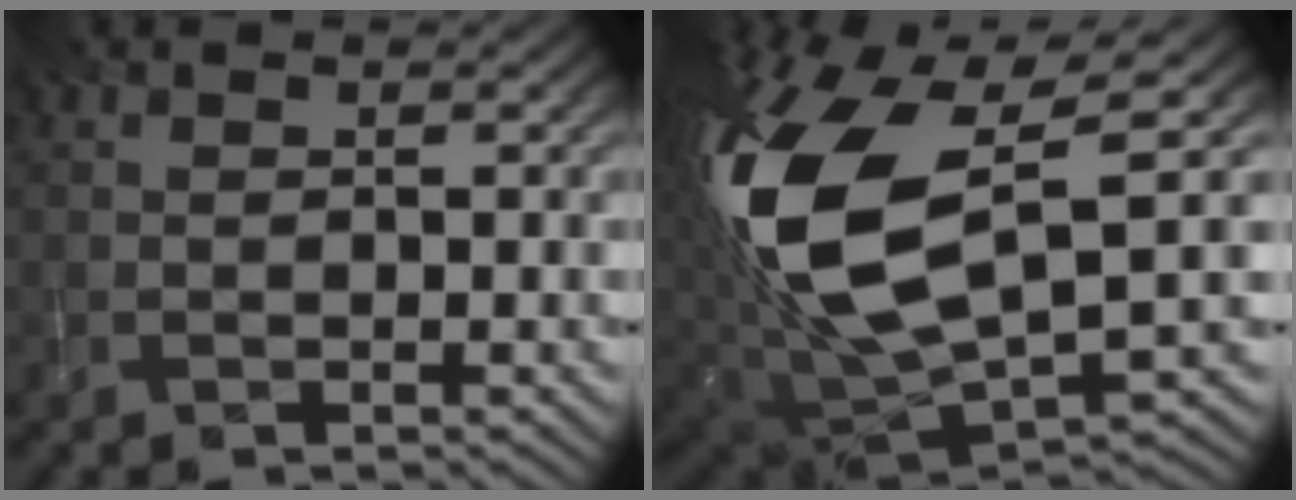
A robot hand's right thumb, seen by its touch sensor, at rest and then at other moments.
{"total": 16.9, "force": [2.5, 8.7, 14.2], "torque": [-0.336, -0.011, 0.048]}